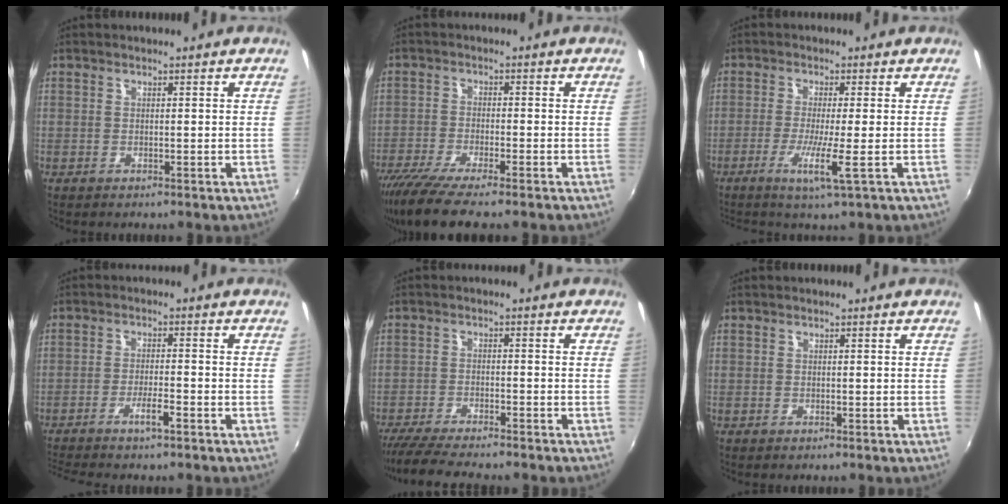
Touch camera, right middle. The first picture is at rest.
{"total": 9.8, "force": [-7.8, 0.6, 5.9], "torque": [-0.132, -0.035, -0.138]}
{"total": 4.9, "force": [-1.8, -1.2, 4.4], "torque": [-0.101, -0.012, -0.040]}
{"total": 5.2, "force": [-3.8, 0.0, 3.5], "torque": [-0.080, 0.001, -0.072]}
{"total": 10.4, "force": [-9.2, 0.9, 4.8], "torque": [-0.116, -0.029, -0.151]}
{"total": 0.0}